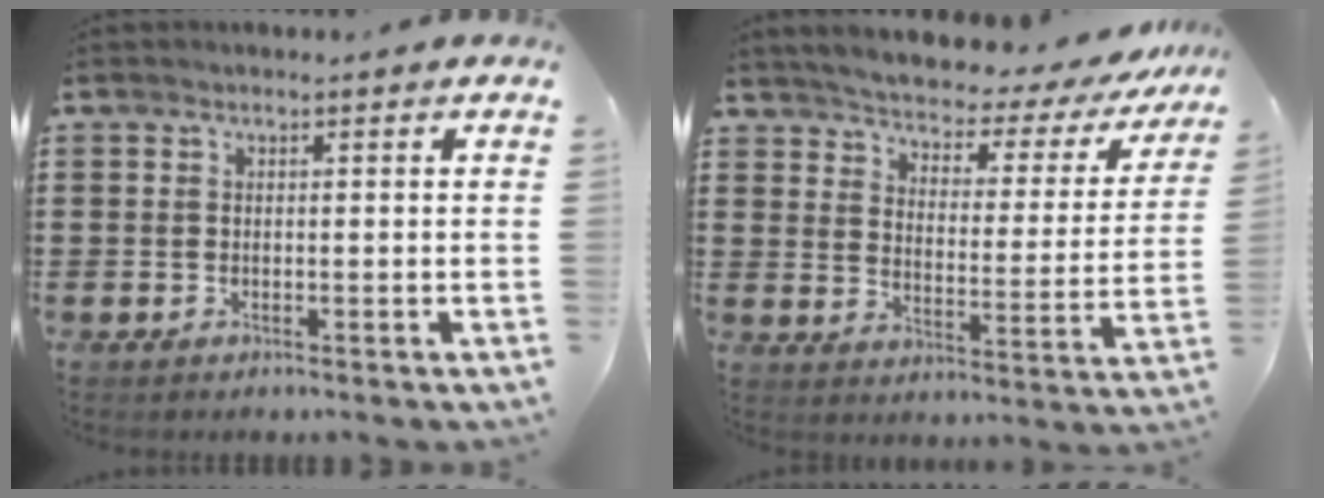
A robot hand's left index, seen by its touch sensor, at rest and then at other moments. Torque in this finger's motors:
{"motor_torque": [1.02, -1.11, 0.58, 0.21]}